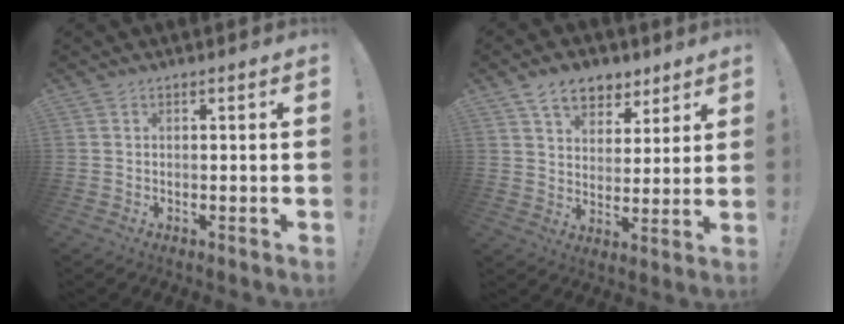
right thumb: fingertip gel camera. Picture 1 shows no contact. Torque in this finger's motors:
{"motor_torque": [0.27, 2.61, 0.03, 0.06, 0.00]}